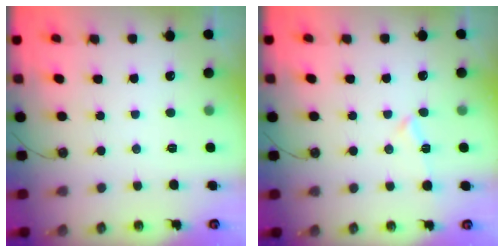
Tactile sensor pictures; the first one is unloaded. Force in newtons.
{"total": 4.3, "press": 3.9, "slide": 2.0}